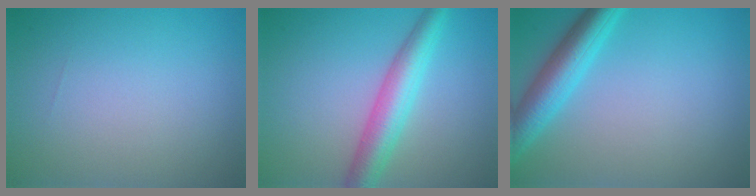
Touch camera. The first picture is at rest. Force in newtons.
{"total": 4.9, "press": 4.9, "slide": 0.1}
{"total": 4.8, "press": 4.8, "slide": 0.1}